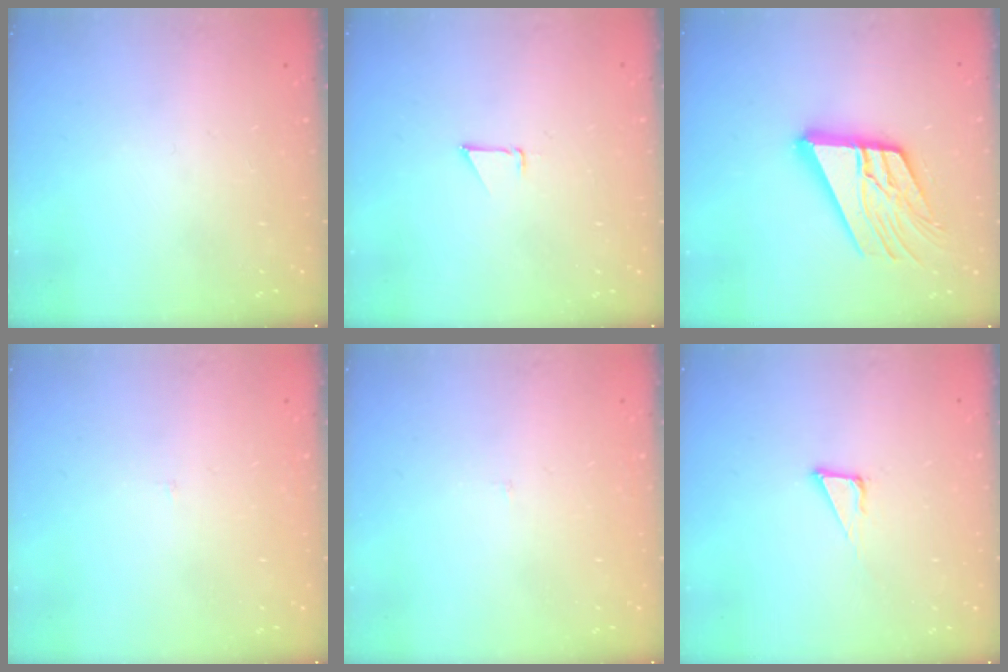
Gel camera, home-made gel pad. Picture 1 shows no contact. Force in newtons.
{"total": 0.9, "press": 0.9, "slide": 0.1}
{"total": 17.6, "press": 17.5, "slide": 2.2}
{"total": 2.0, "press": 2.0, "slide": 0.1}
{"total": 2.0, "press": 2.0, "slide": 0.1}
{"total": 3.9, "press": 3.9, "slide": 0.2}